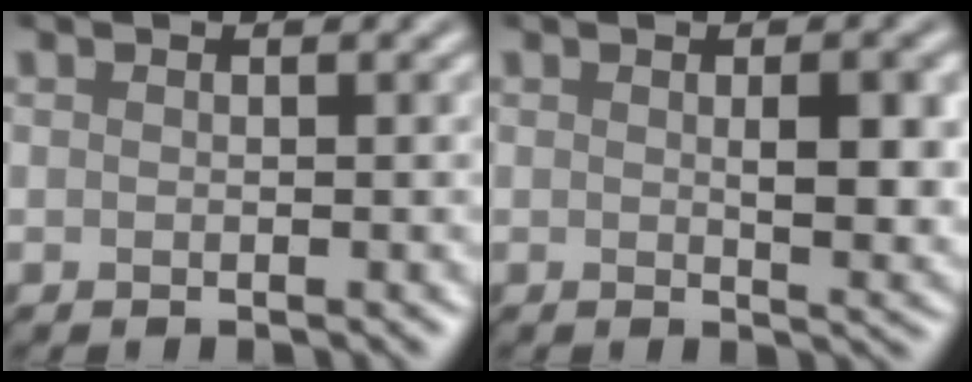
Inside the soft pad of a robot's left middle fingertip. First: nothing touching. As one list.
[{"total": 3.9, "force": [0.4, 1.1, 3.7], "torque": [-0.053, -0.004, 0.010]}]